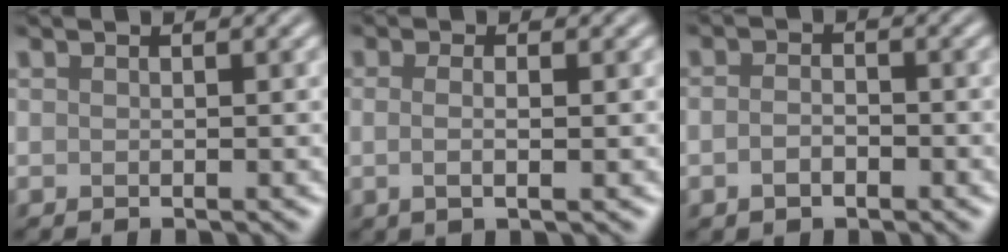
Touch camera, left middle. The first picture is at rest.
{"total": 2.1, "force": [-0.1, 0.7, 2.0], "torque": [-0.035, -0.002, -0.008]}
{"total": 1.8, "force": [-0.7, 1.1, 1.2], "torque": [-0.026, -0.001, -0.018]}